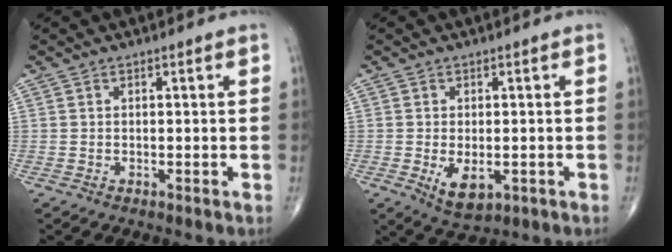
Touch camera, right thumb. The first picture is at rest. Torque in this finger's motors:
{"motor_torque": [-0.43, 0.60, 0.32, 0.30, 0.11]}